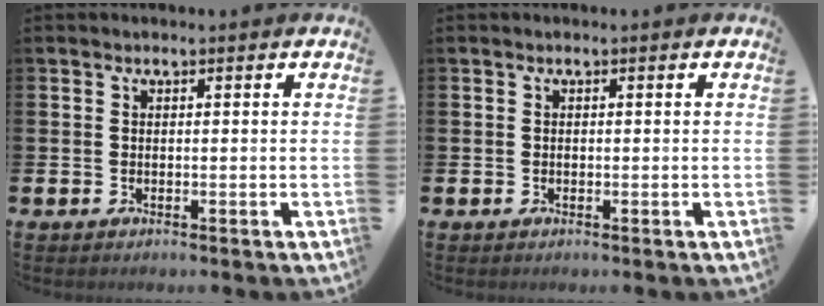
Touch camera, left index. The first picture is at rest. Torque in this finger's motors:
{"motor_torque": [-0.22, 0.25, -0.02, -0.01]}